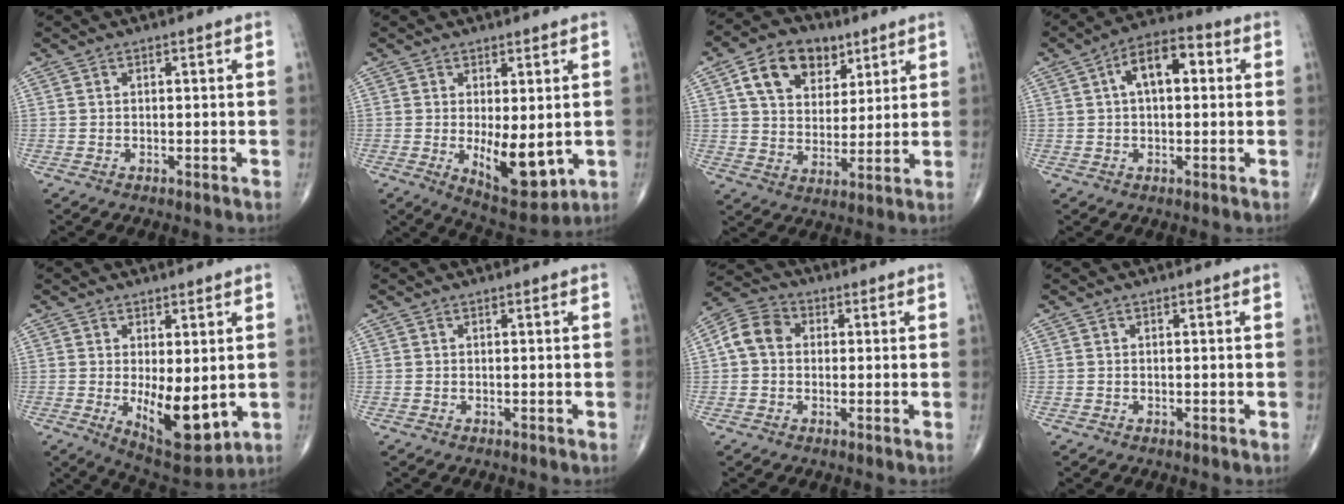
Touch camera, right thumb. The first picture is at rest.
{"total": 9.6, "force": [-1.0, 4.2, 8.6], "torque": [-0.110, -0.024, 0.002]}
{"total": 13.0, "force": [6.1, 8.9, 7.2], "torque": [-0.089, -0.015, 0.106]}
{"total": 9.5, "force": [2.0, 4.9, 7.8], "torque": [-0.119, 0.027, 0.022]}
{"total": 10.7, "force": [-1.1, 4.6, 9.6], "torque": [-0.127, -0.027, 0.001]}
{"total": 0.0}
{"total": 6.9, "force": [0.6, 5.4, 4.2], "torque": [-0.073, 0.021, 0.002]}
{"total": 0.0}